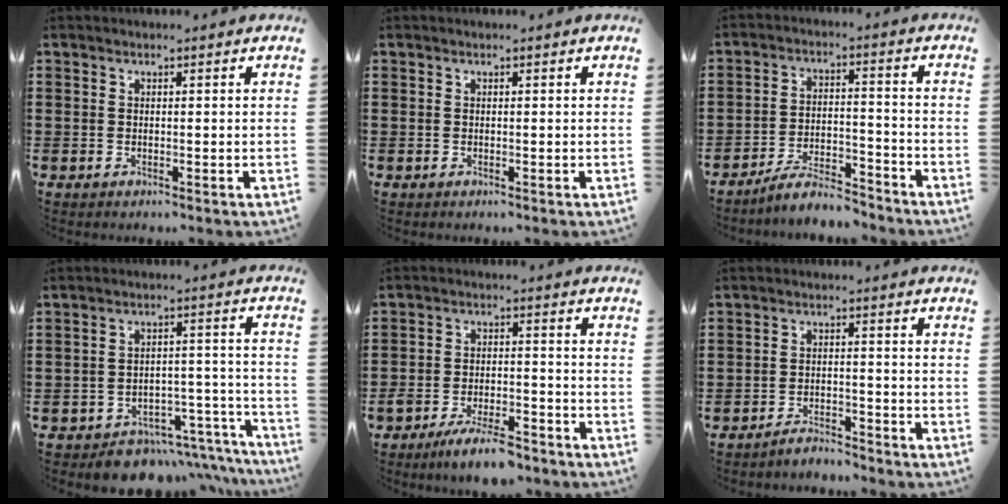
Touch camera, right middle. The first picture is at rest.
{"total": 0.0}
{"total": 6.2, "force": [-5.8, 0.8, 2.2], "torque": [-0.040, 0.005, -0.111]}
{"total": 6.0, "force": [-5.7, 1.7, 0.9], "torque": [-0.012, 0.022, -0.111]}
{"total": 6.3, "force": [-5.5, 1.3, 2.9], "torque": [-0.057, 0.005, -0.105]}
{"total": 3.1, "force": [-3.1, 0.2, 0.0], "torque": [-0.007, 0.001, -0.065]}